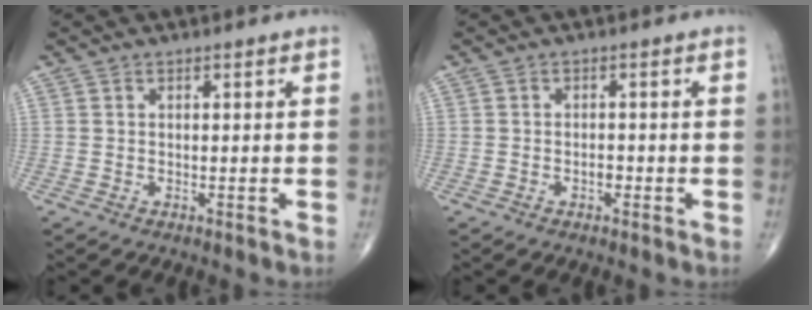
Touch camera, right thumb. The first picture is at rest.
{"total": 1.5, "force": [-0.6, 0.9, 1.0], "torque": [-0.012, 0.003, -0.011]}